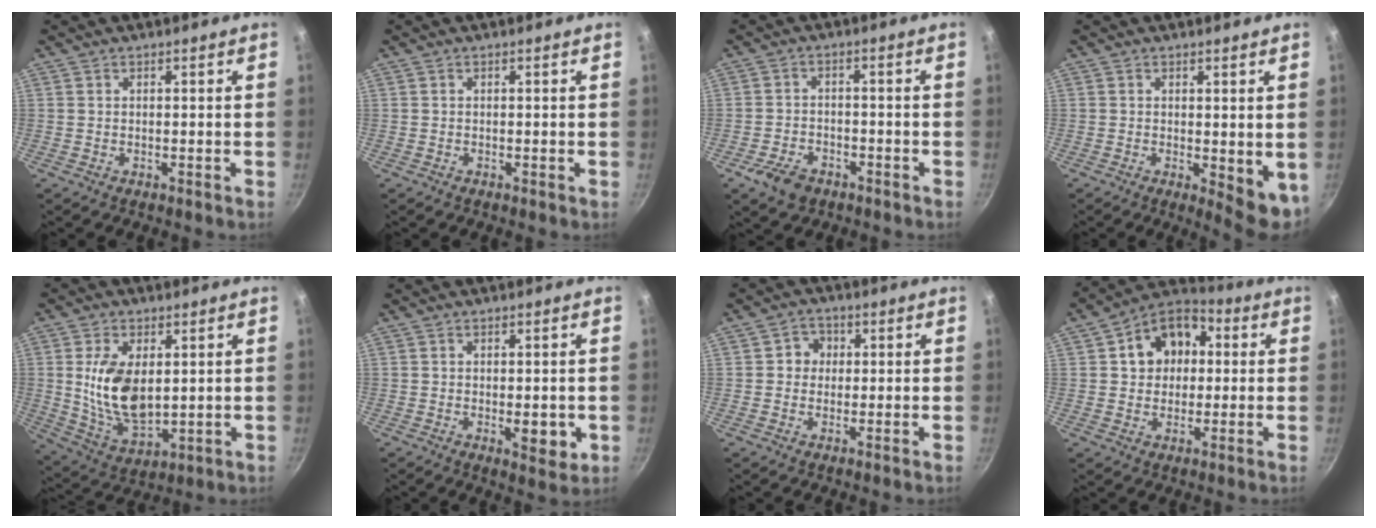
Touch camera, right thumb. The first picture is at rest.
{"total": 0.0}
{"total": 6.4, "force": [-3.8, 3.9, 3.3], "torque": [-0.062, 0.025, -0.064]}
{"total": 6.5, "force": [-0.1, 2.7, 5.9], "torque": [-0.065, -0.006, 0.006]}
{"total": 13.3, "force": [1.8, 7.6, 10.7], "torque": [-0.188, -0.020, 0.046]}
{"total": 5.3, "force": [-0.9, 2.4, 4.6], "torque": [-0.056, -0.009, -0.008]}
{"total": 3.9, "force": [0.4, 3.6, 1.4], "torque": [0.007, 0.006, 0.000]}
{"total": 12.7, "force": [2.3, 10.0, 7.5], "torque": [-0.079, 0.021, 0.019]}